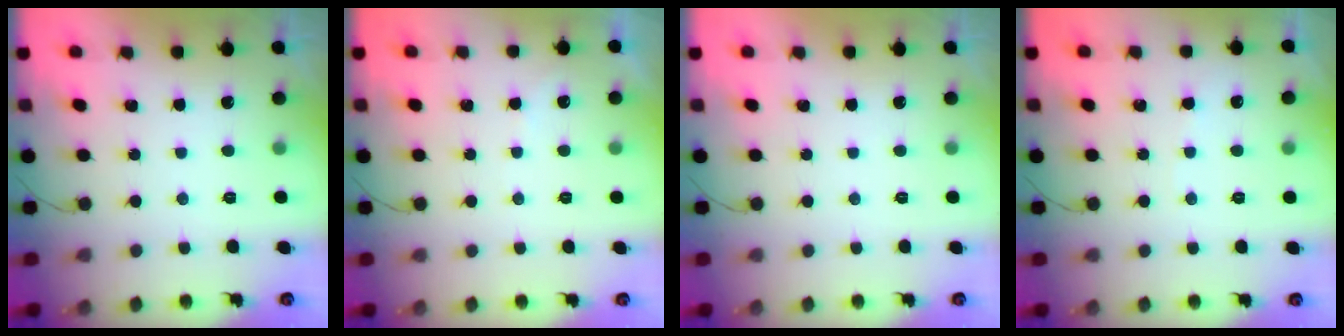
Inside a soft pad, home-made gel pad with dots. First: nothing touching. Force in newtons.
{"total": 4.0, "press": 3.9, "slide": 0.6}
{"total": 0.0}
{"total": 2.7, "press": 2.6, "slide": 0.4}